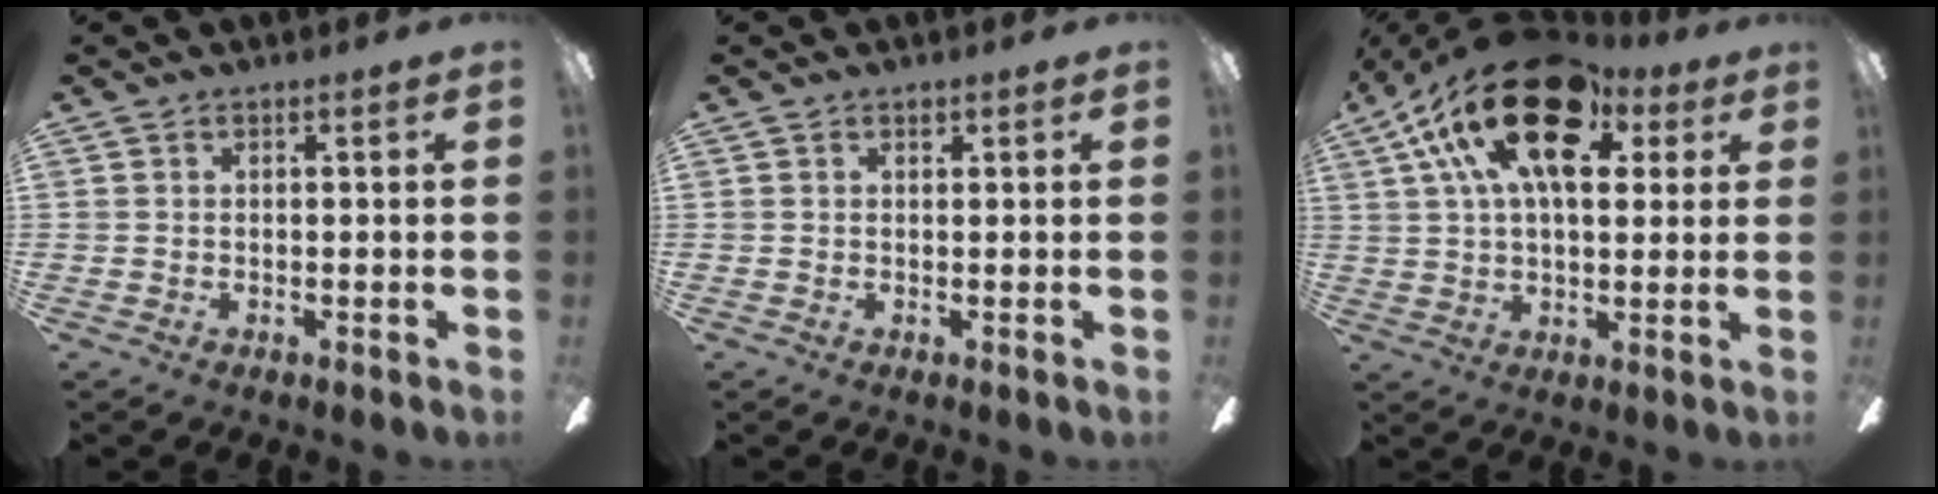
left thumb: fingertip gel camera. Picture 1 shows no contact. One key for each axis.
{"total": 0.7, "fx": 0.6, "fy": 0.4, "fz": 0.2, "tx": -0.004, "ty": 0.001, "tz": 0.011}
{"total": 22.8, "fx": 10.9, "fy": 11.5, "fz": 16.4, "tx": -0.283, "ty": -0.034, "tz": 0.183}